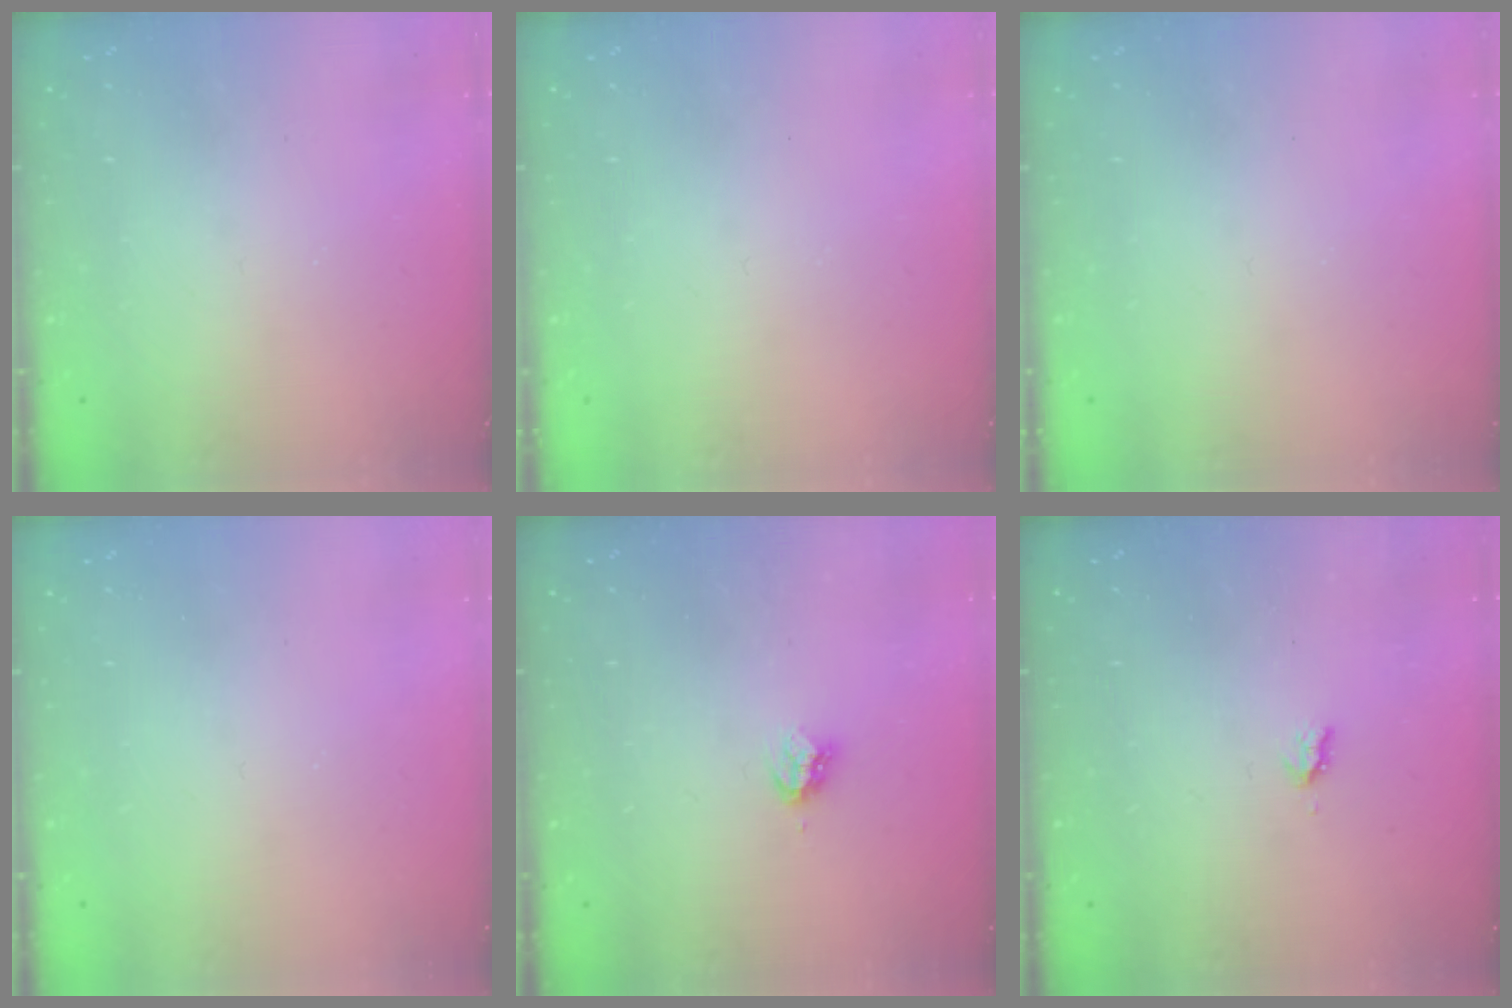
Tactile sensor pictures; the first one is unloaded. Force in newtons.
{"total": 0.0}
{"total": 0.0}
{"total": 0.0}
{"total": 3.6, "press": 3.5, "slide": 0.6}
{"total": 2.4, "press": 2.4, "slide": 0.4}